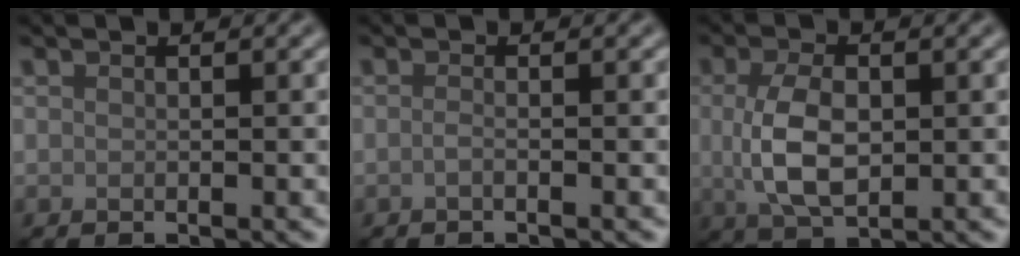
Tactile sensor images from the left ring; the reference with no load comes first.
{"total": 0.8, "force": [-0.4, 0.2, 0.6], "torque": [-0.011, -0.002, -0.010]}
{"total": 5.2, "force": [0.1, 3.0, 4.3], "torque": [-0.095, -0.001, 0.005]}